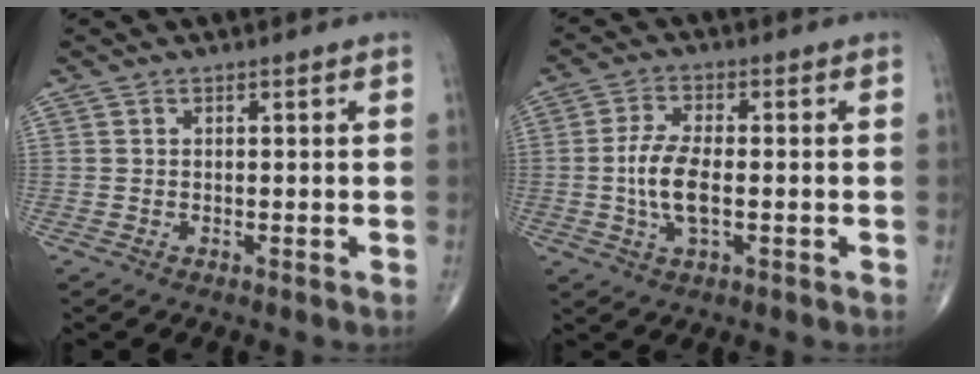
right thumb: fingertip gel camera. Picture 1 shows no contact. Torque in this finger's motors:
{"motor_torque": [-0.27, 1.91, 0.69, -0.03, 0.36]}